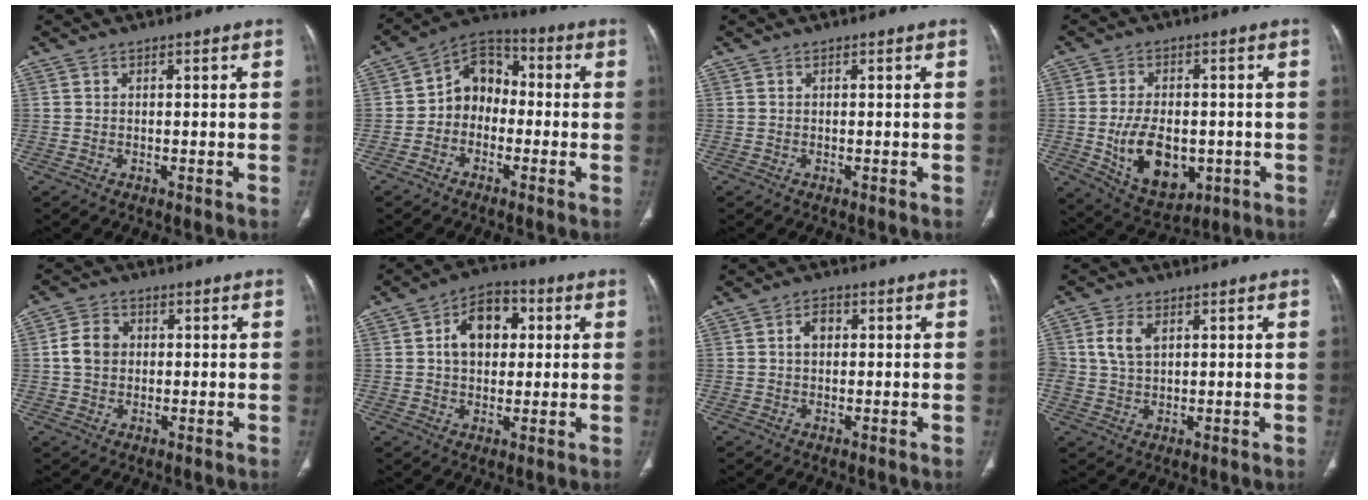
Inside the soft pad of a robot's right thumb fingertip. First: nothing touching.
{"total": 9.0, "force": [-1.3, 7.4, 5.0], "torque": [-0.043, 0.039, -0.046]}
{"total": 0.0}
{"total": 13.1, "force": [-2.5, 8.2, 9.9], "torque": [-0.144, -0.002, -0.021]}
{"total": 4.9, "force": [0.8, 4.2, 2.3], "torque": [-0.026, 0.002, 0.012]}
{"total": 10.7, "force": [2.2, 7.5, 7.4], "torque": [-0.084, 0.013, 0.029]}
{"total": 3.1, "force": [0.5, 2.2, 2.0], "torque": [-0.026, 0.010, 0.004]}
{"total": 5.2, "force": [1.6, 3.3, 3.6], "torque": [-0.071, 0.001, 0.033]}